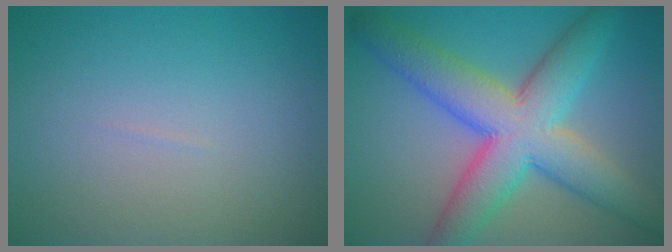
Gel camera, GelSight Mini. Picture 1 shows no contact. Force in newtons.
{"total": 9.7, "press": 9.7, "slide": 0.3}